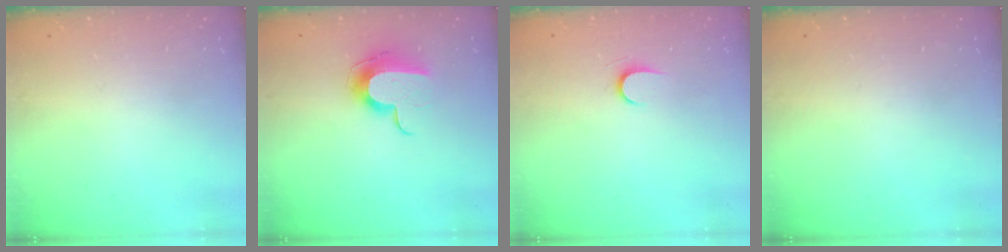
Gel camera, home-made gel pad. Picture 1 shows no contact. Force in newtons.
{"total": 10.3, "press": 10.3, "slide": 0.3}
{"total": 4.9, "press": 4.8, "slide": 0.5}
{"total": 0.0}